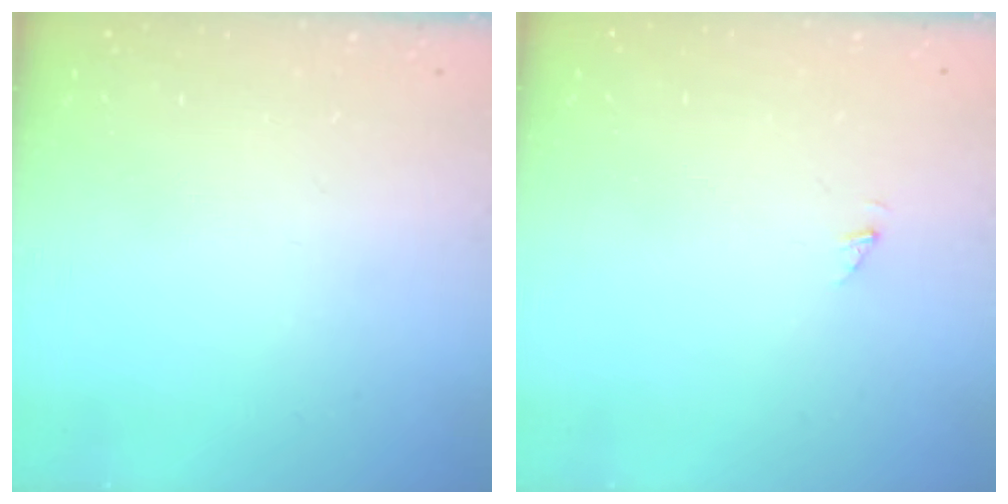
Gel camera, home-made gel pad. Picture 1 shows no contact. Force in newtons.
{"total": 0.9, "press": 0.9, "slide": 0.1}